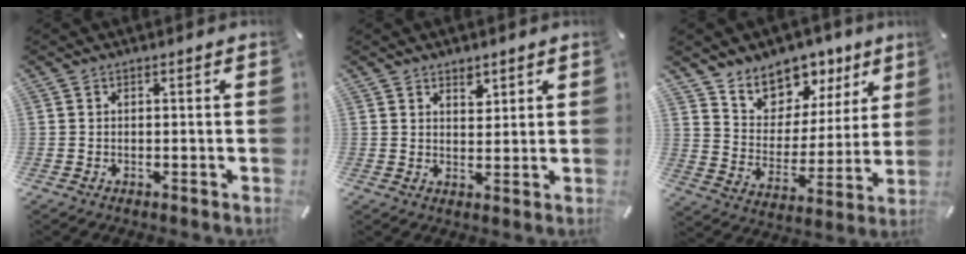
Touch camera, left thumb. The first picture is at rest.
{"total": 3.0, "force": [2.1, 2.0, 0.9], "torque": [0.003, -0.014, 0.034]}
{"total": 10.0, "force": [7.9, 6.0, -0.4], "torque": [0.000, -0.089, 0.146]}